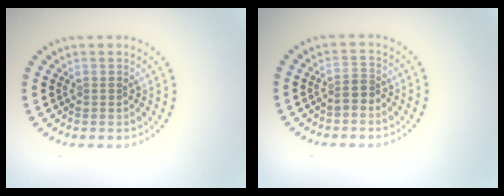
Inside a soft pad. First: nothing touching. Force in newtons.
{"total": 1.6, "press": 1.4, "slide": 0.8}